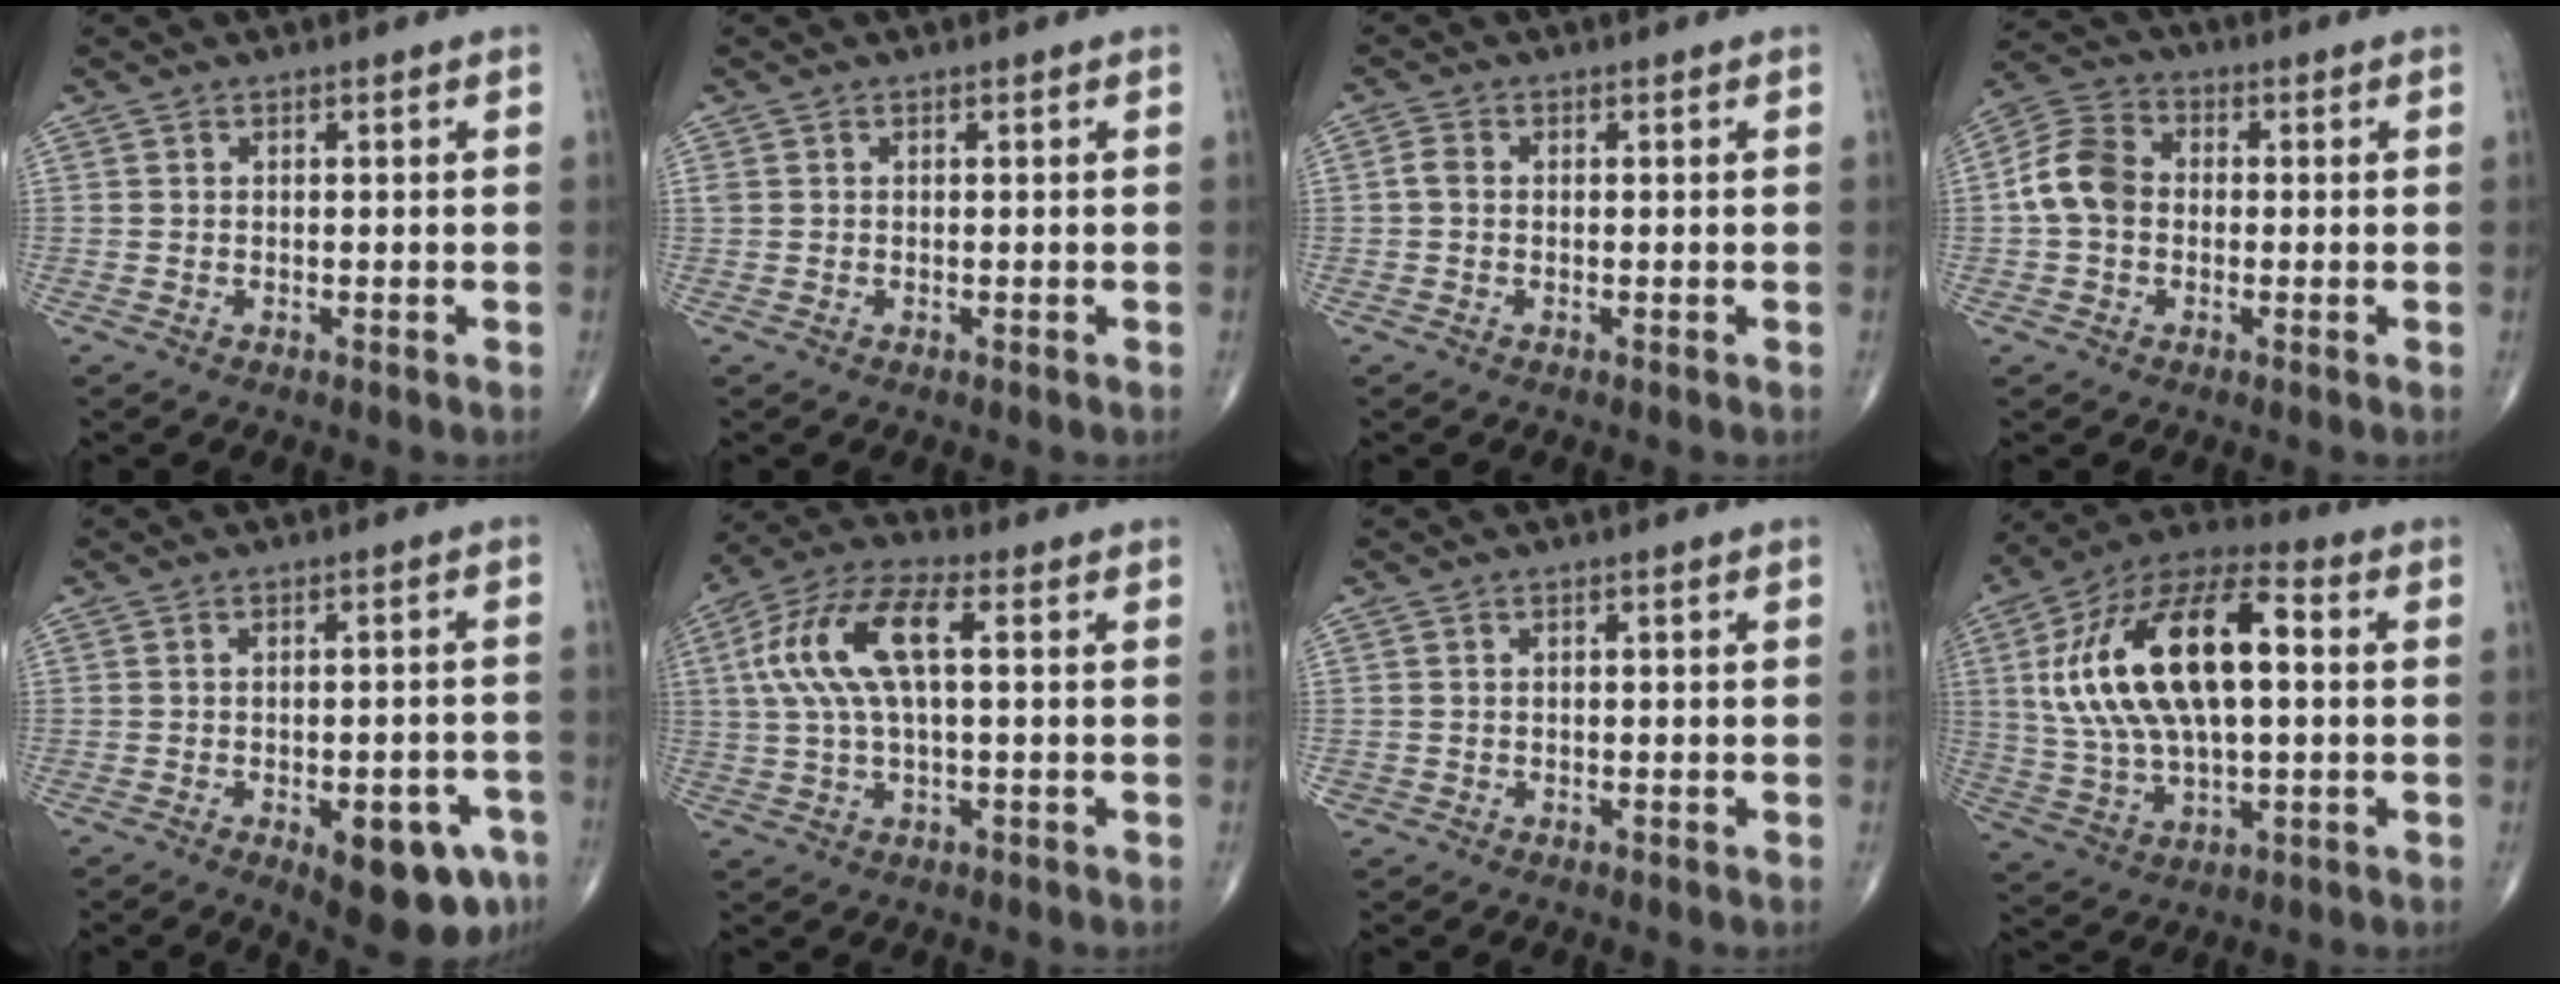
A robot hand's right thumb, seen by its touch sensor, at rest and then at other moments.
{"total": 0.6, "force": [0.2, 0.5, 0.2], "torque": [-0.003, 0.006, 0.005]}
{"total": 1.7, "force": [-0.1, 1.3, 1.2], "torque": [-0.022, 0.004, -0.006]}
{"total": 8.4, "force": [-0.4, 6.5, 5.3], "torque": [-0.096, 0.027, -0.020]}
{"total": 11.9, "force": [-5.6, 4.8, 9.3], "torque": [-0.095, 0.018, -0.064]}
{"total": 13.2, "force": [2.3, 5.2, 11.9], "torque": [-0.260, 0.036, 0.042]}
{"total": 0.7, "force": [-0.3, 0.6, 0.0], "torque": [0.007, 0.006, -0.007]}
{"total": 23.4, "force": [3.3, 11.1, 20.3], "torque": [-0.381, 0.023, 0.052]}